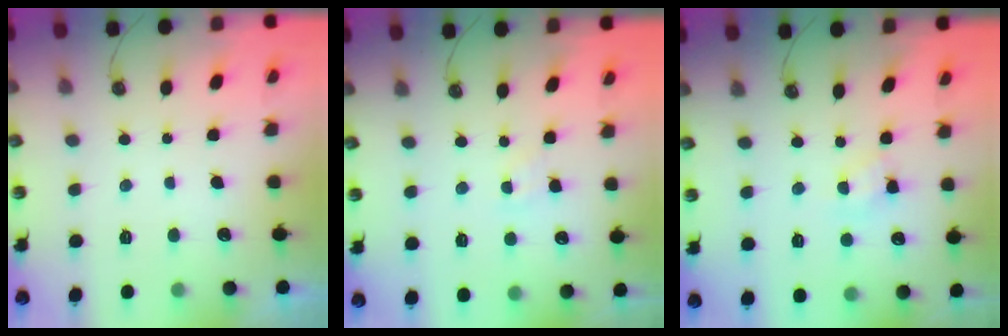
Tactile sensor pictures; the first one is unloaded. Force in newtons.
{"total": 3.9, "press": 3.9, "slide": 0.5}
{"total": 4.0, "press": 4.0, "slide": 0.2}